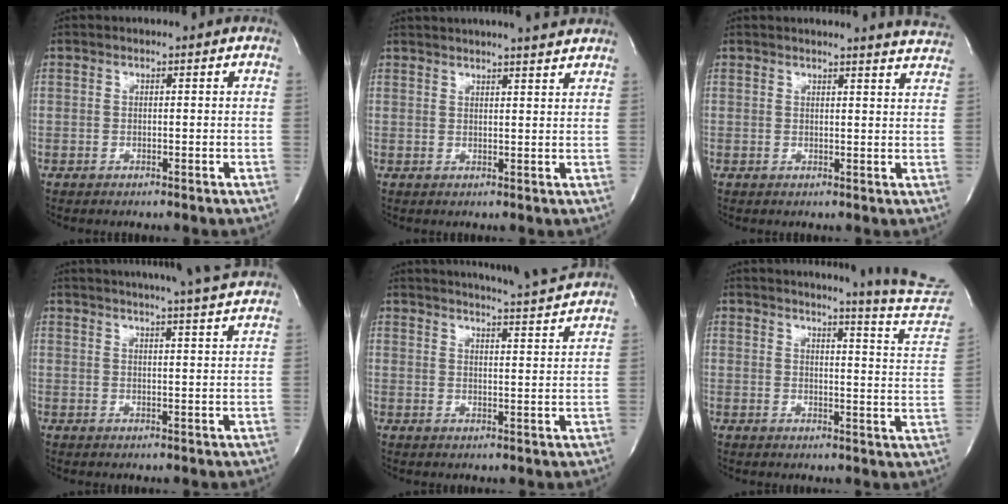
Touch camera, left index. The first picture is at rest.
{"total": 10.5, "force": [9.7, 0.0, 4.1], "torque": [-0.066, 0.012, 0.115]}
{"total": 8.3, "force": [8.2, -0.4, 1.3], "torque": [-0.014, -0.045, 0.070]}
{"total": 14.1, "force": [12.9, -0.7, 5.8], "torque": [-0.098, -0.012, 0.161]}
{"total": 11.9, "force": [11.4, -0.8, 3.4], "torque": [-0.062, -0.020, 0.146]}
{"total": 15.6, "force": [15.1, -2.1, 3.4], "torque": [-0.050, -0.133, 0.157]}